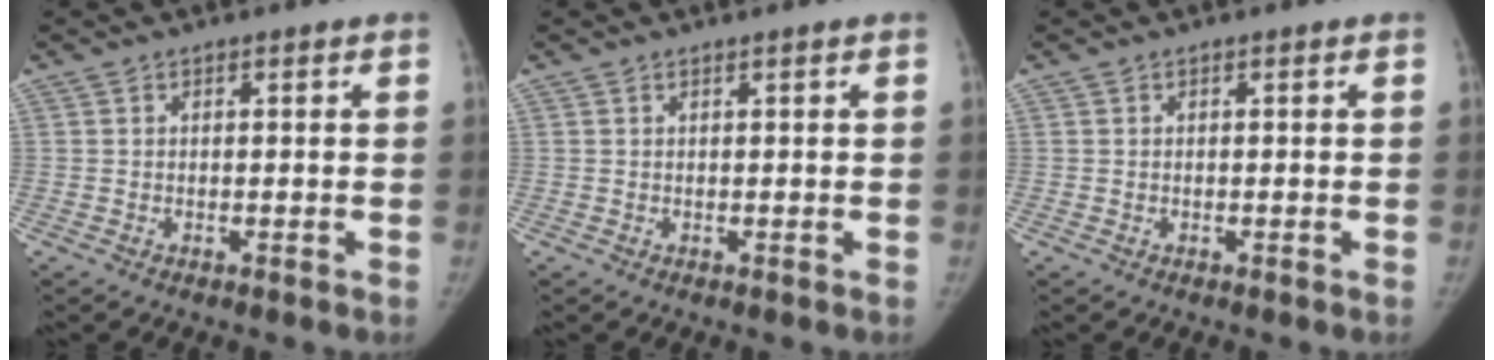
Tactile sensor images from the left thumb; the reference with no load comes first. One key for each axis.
{"total": 0.0}
{"total": 0.0}